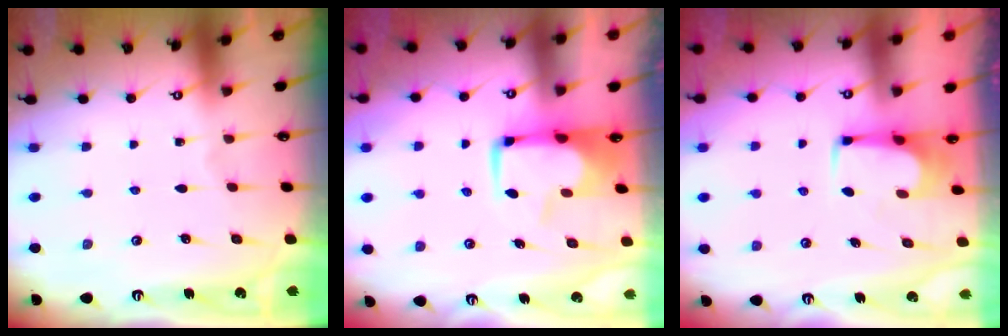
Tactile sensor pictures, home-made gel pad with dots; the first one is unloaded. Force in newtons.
{"total": 0.6, "press": 0.1, "slide": 0.6}
{"total": 3.8, "press": 3.7, "slide": 0.3}